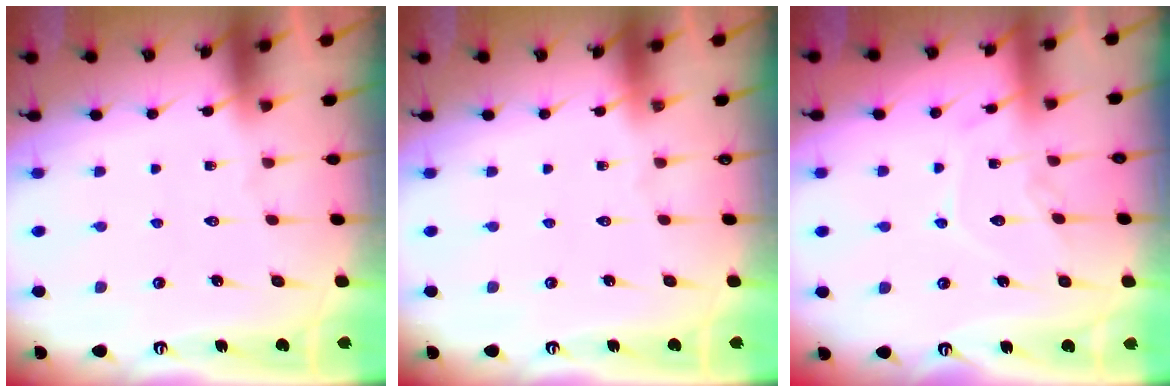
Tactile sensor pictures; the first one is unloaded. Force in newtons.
{"total": 0.0}
{"total": 9.0, "press": 9.0, "slide": 0.1}